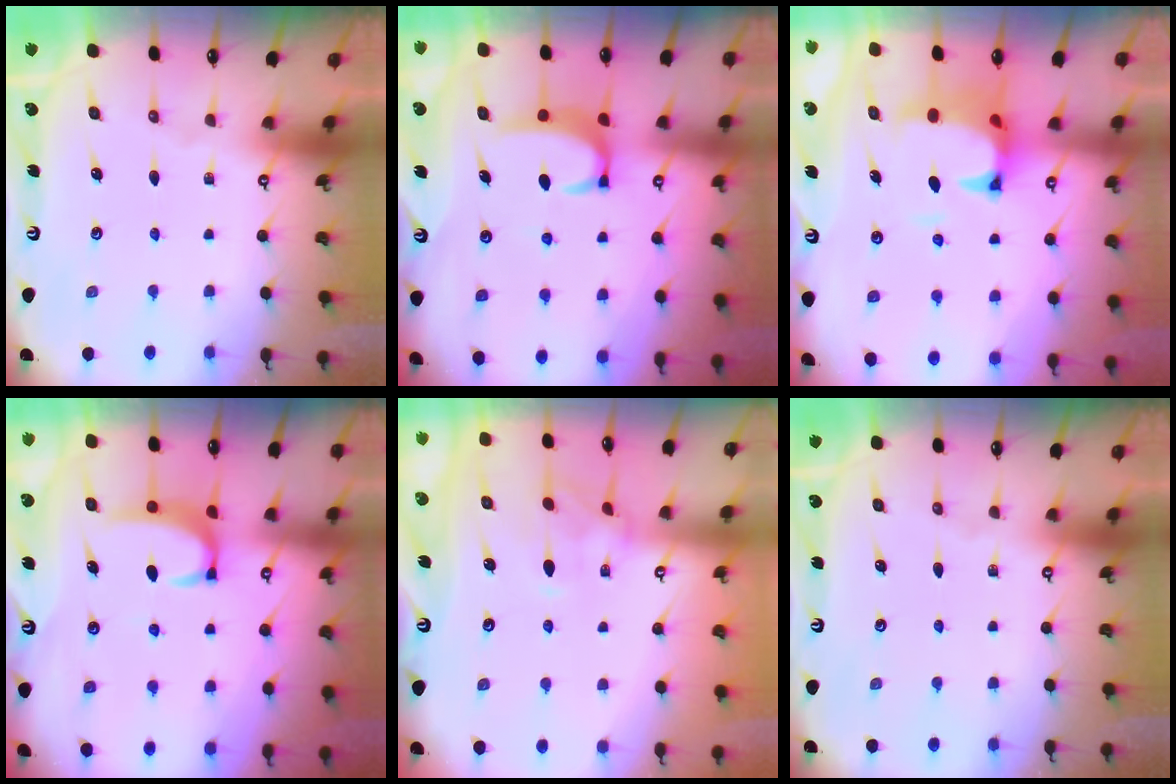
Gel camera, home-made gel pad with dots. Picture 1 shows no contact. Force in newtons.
{"total": 3.4, "press": 3.4, "slide": 0.5}
{"total": 2.6, "press": 2.4, "slide": 1.1}
{"total": 3.2, "press": 3.1, "slide": 0.4}
{"total": 1.8, "press": 1.5, "slide": 1.0}
{"total": 0.0}